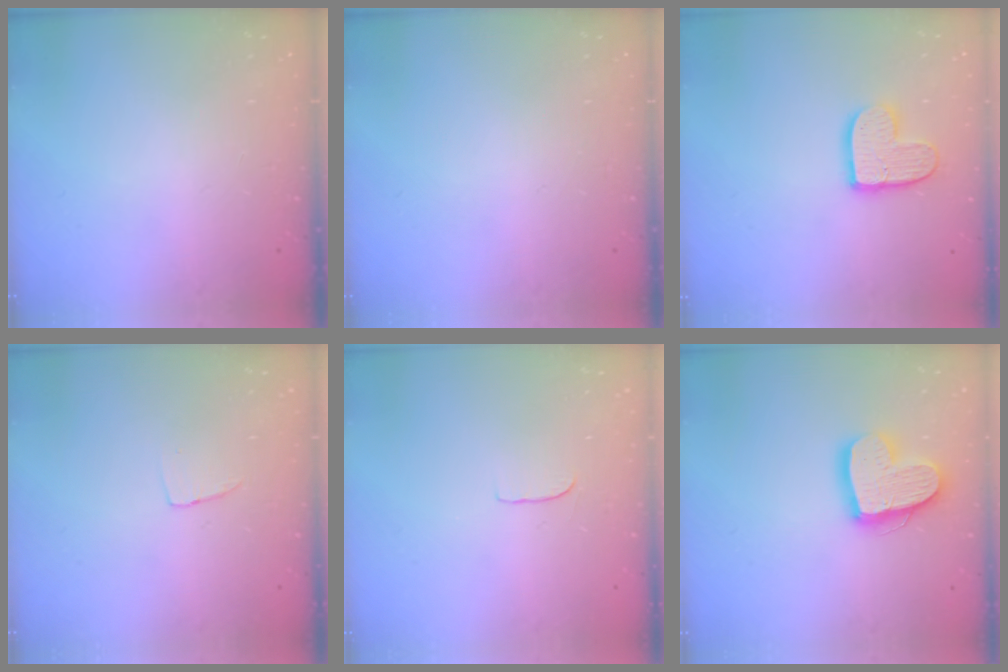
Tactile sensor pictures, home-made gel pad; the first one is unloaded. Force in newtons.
{"total": 0.0}
{"total": 11.5, "press": 11.4, "slide": 1.0}
{"total": 2.9, "press": 2.9, "slide": 0.1}
{"total": 4.1, "press": 4.1, "slide": 0.3}
{"total": 16.5, "press": 16.5, "slide": 1.6}